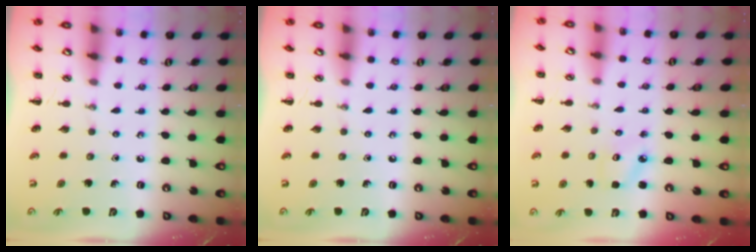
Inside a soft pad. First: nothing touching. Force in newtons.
{"total": 0.0}
{"total": 2.9, "press": 2.8, "slide": 0.5}